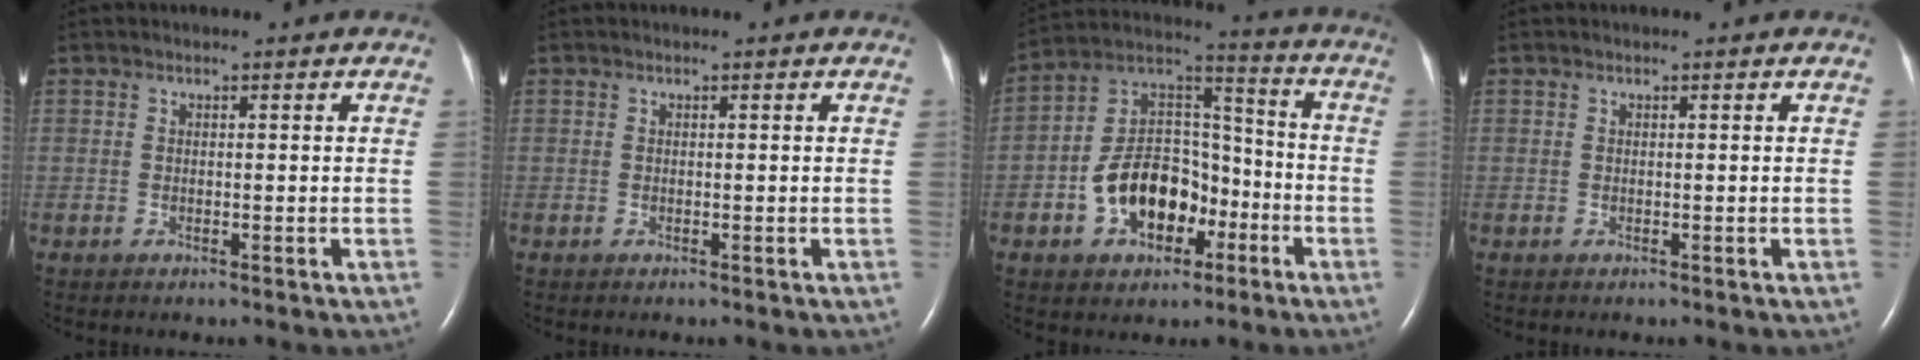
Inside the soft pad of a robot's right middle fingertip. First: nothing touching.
{"total": 0.0}
{"total": 13.5, "force": [-5.0, 8.4, 9.3], "torque": [-0.191, 0.036, -0.080]}
{"total": 0.0}